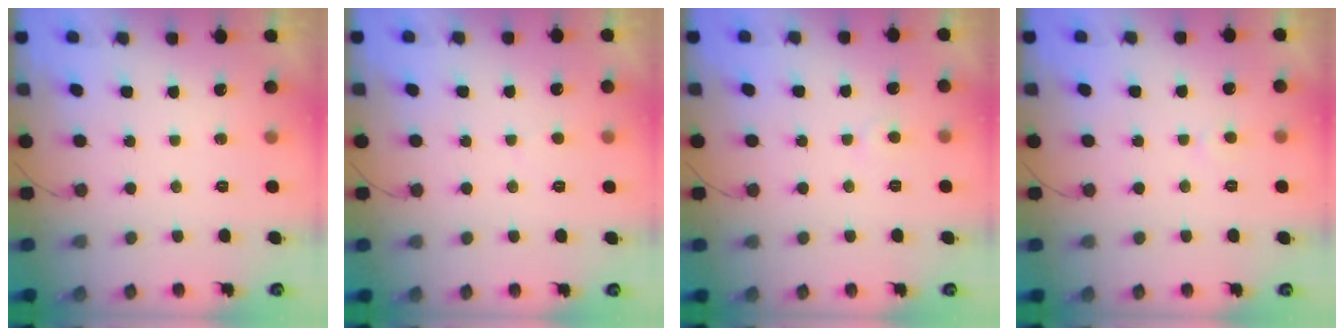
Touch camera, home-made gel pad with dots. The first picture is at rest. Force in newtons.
{"total": 2.8, "press": 2.8, "slide": 0.3}
{"total": 2.8, "press": 2.8, "slide": 0.3}
{"total": 2.8, "press": 2.8, "slide": 0.3}